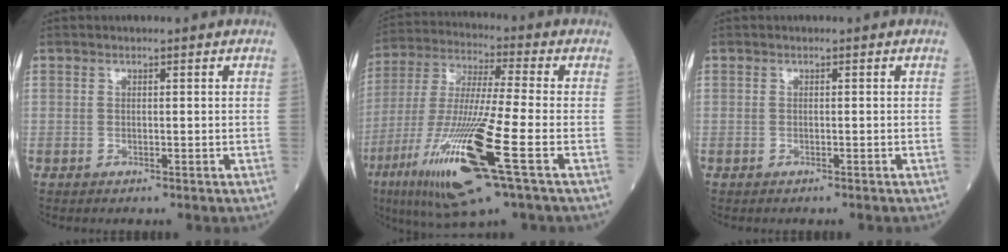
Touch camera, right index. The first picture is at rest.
{"total": 19.3, "force": [-7.7, 0.6, 17.6], "torque": [-0.381, -0.041, -0.148]}
{"total": 0.9, "force": [-0.8, 0.0, 0.4], "torque": [-0.005, 0.000, -0.012]}